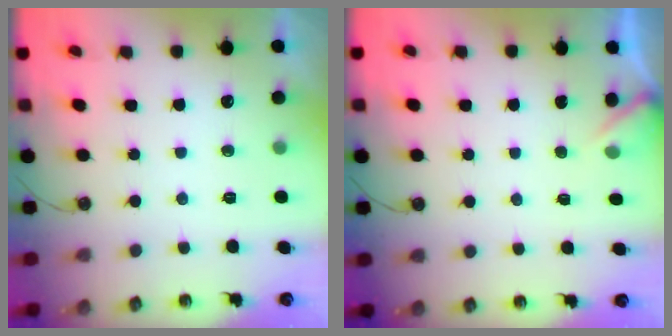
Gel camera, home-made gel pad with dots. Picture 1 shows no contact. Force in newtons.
{"total": 2.9, "press": 2.9, "slide": 0.3}